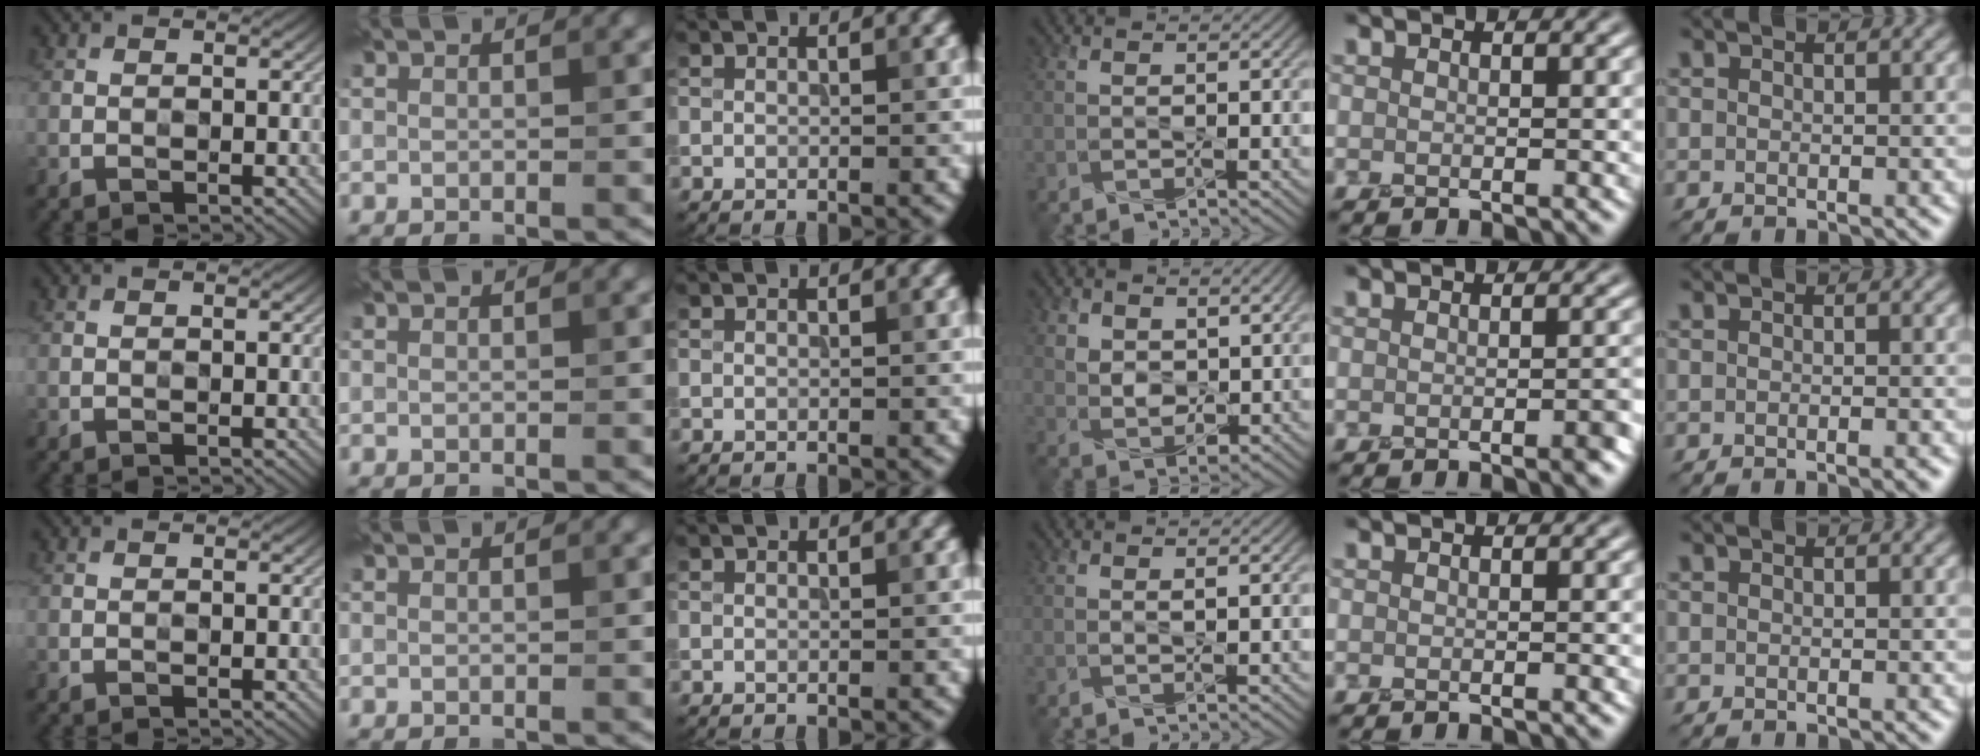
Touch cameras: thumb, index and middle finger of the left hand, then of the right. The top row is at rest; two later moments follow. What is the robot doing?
{"motion": "squeeze", "object": "air blower"}